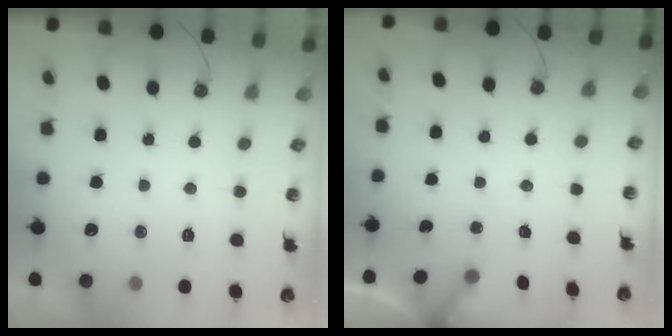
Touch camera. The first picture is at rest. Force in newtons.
{"total": 2.3, "press": 2.3, "slide": 0.2}